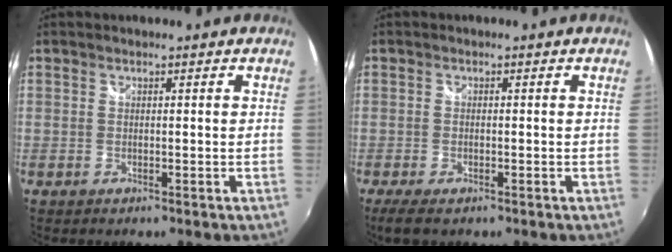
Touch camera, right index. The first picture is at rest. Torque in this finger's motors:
{"motor_torque": [0.30, -0.15, 0.16, 0.03]}